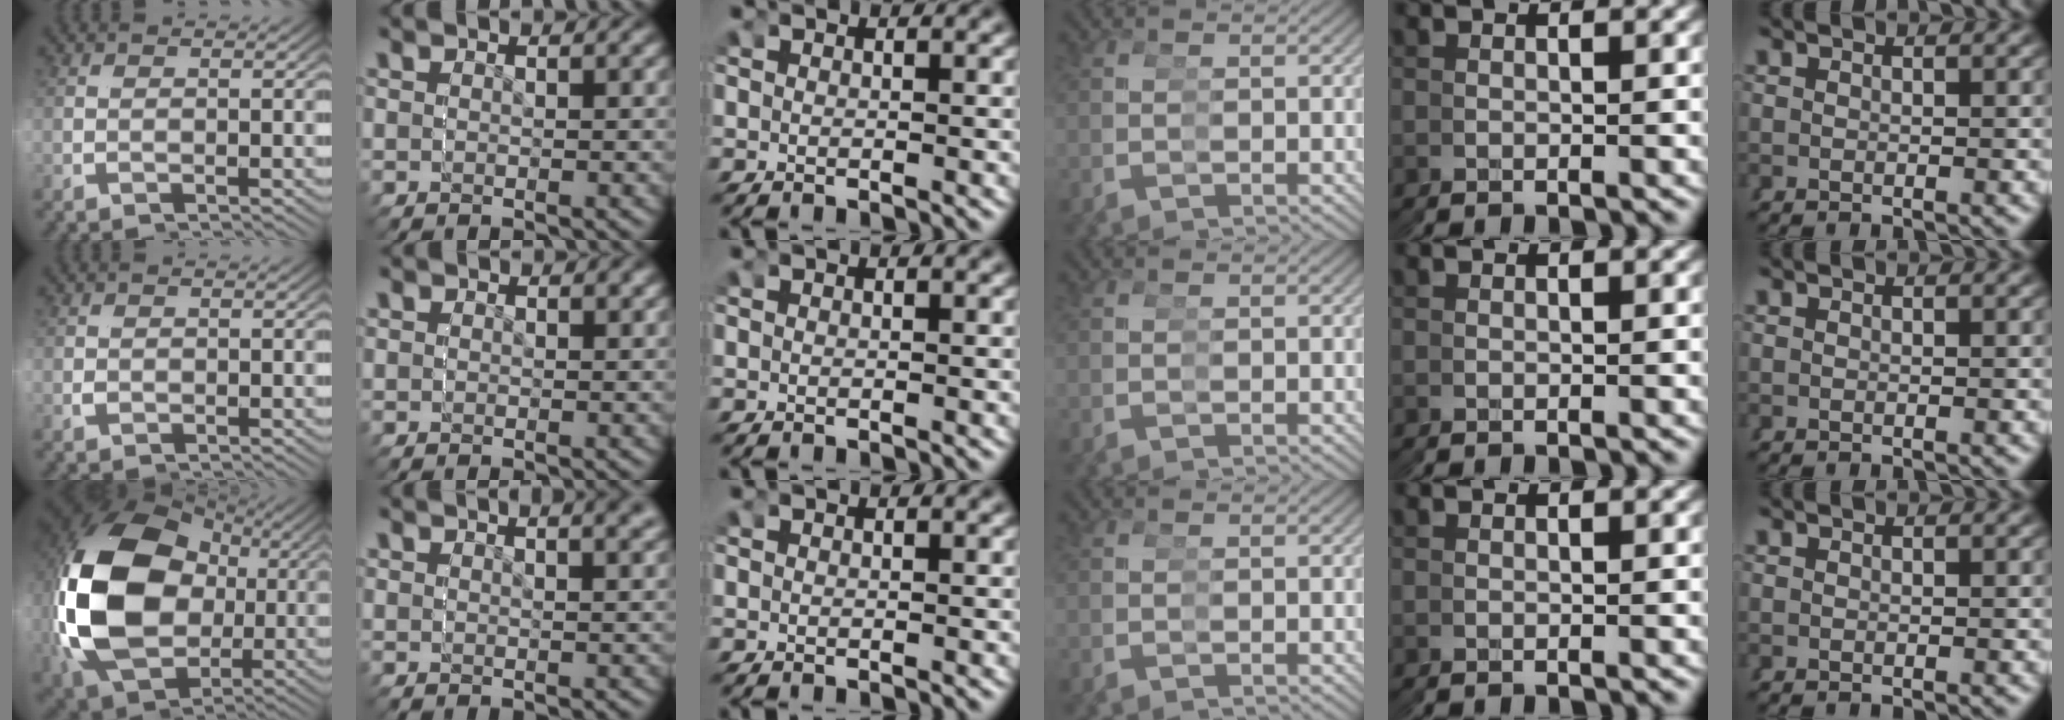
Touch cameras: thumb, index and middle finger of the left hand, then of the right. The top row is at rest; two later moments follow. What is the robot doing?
{"motion": "grasp_and_lifting", "object": "markers"}